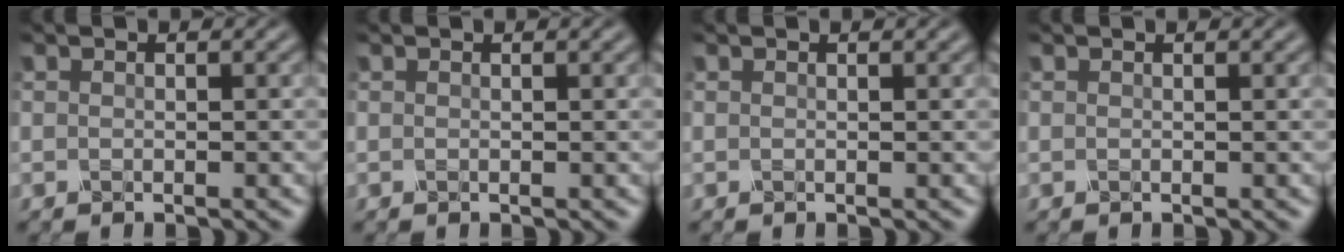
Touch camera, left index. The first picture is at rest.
{"total": 1.2, "force": [0.7, 0.5, 0.8], "torque": [-0.004, 0.002, 0.000]}
{"total": 1.5, "force": [0.9, 0.6, 1.0], "torque": [-0.002, 0.003, -0.003]}
{"total": 1.4, "force": [0.9, 0.6, 1.0], "torque": [-0.002, 0.003, -0.003]}